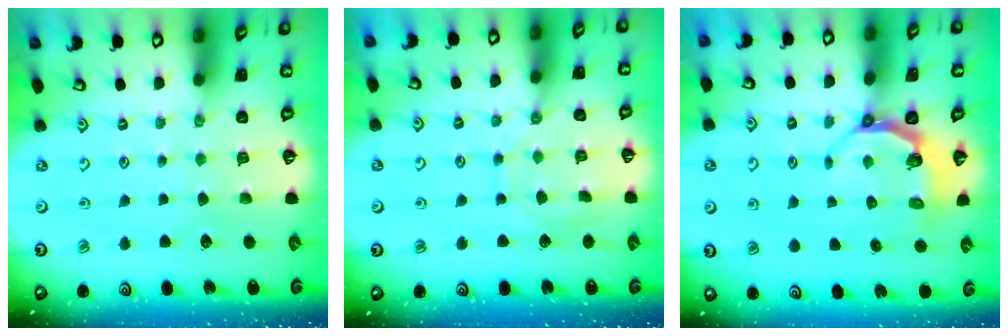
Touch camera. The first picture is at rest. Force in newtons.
{"total": 8.6, "press": 8.5, "slide": 0.8}
{"total": 5.2, "press": 4.3, "slide": 2.9}